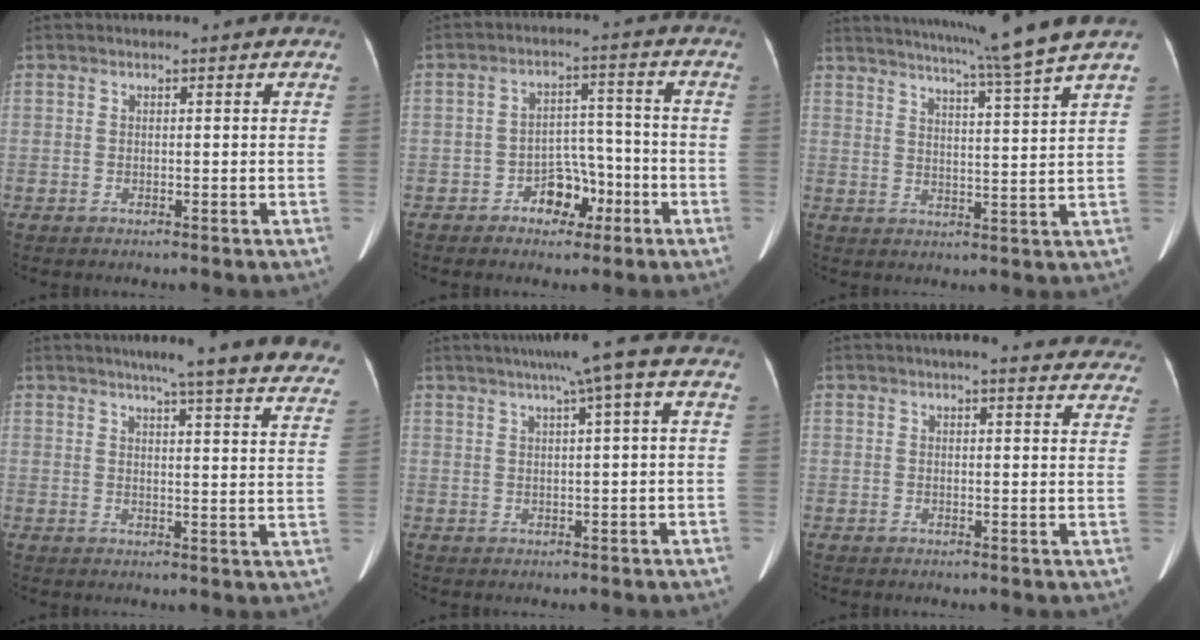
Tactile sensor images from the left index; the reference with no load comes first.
{"total": 5.7, "force": [-3.1, 3.7, 3.1], "torque": [-0.048, 0.024, -0.048]}
{"total": 12.4, "force": [10.5, -3.0, 5.8], "torque": [-0.096, -0.032, 0.146]}
{"total": 22.4, "force": [19.8, 1.1, 10.4], "torque": [-0.135, -0.047, 0.220]}
{"total": 5.9, "force": [2.7, -0.6, 5.2], "torque": [-0.081, 0.022, 0.040]}
{"total": 14.9, "force": [13.5, 2.9, 5.7], "torque": [-0.043, 0.014, 0.140]}